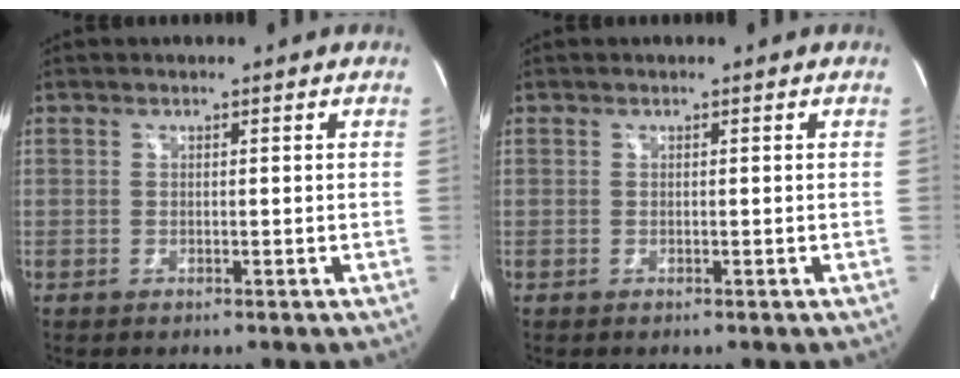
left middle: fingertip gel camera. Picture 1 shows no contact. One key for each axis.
{"total": 0.0}